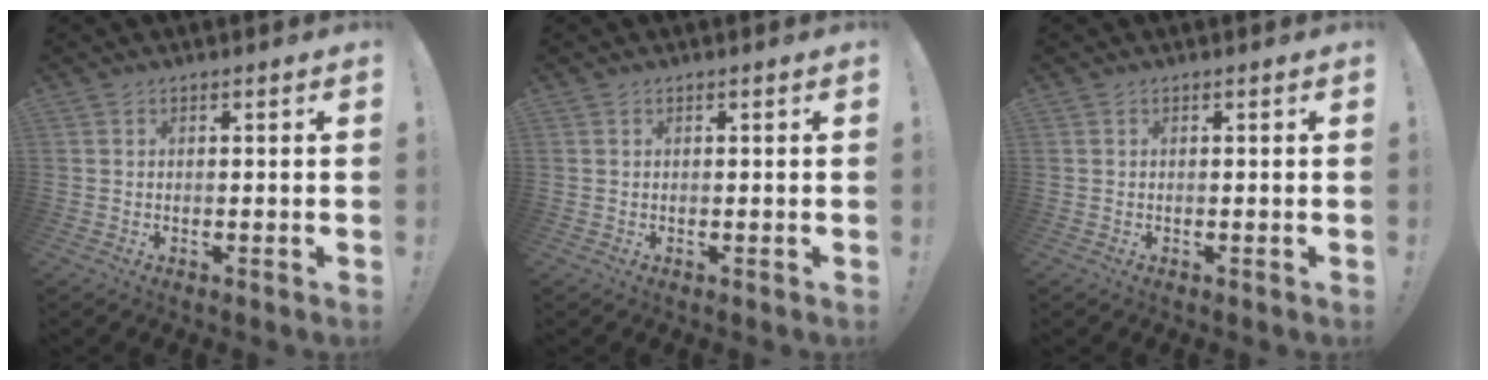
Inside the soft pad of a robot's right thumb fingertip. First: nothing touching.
{"total": 0.0}
{"total": 0.0}